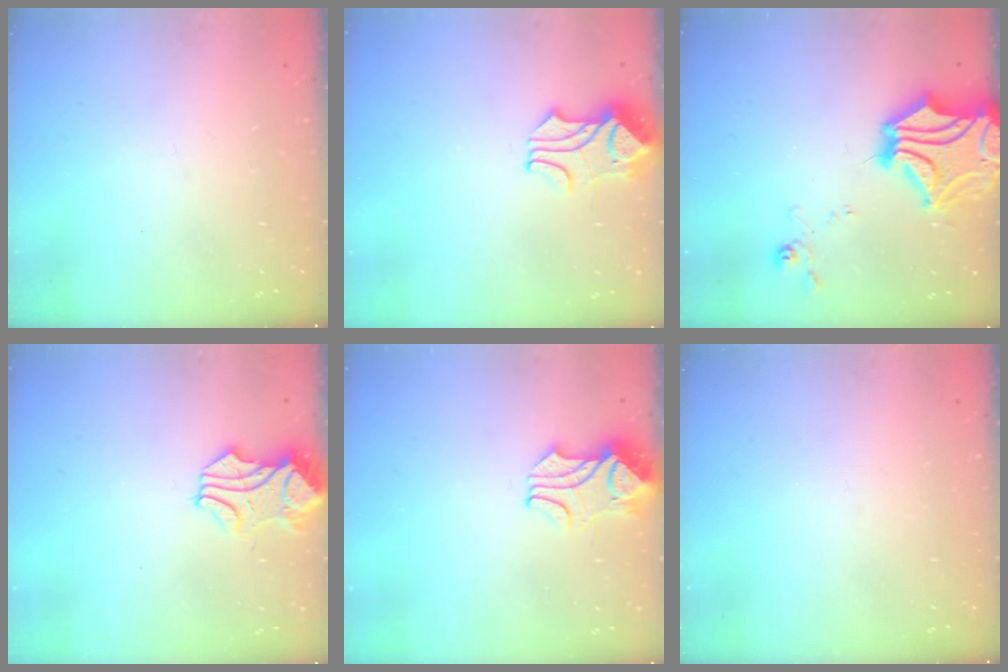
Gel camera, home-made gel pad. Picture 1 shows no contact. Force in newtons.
{"total": 1.7, "press": 1.2, "slide": 1.1}
{"total": 9.4, "press": 9.0, "slide": 2.9}
{"total": 1.7, "press": 1.5, "slide": 0.8}
{"total": 2.4, "press": 2.2, "slide": 1.0}
{"total": 0.0}